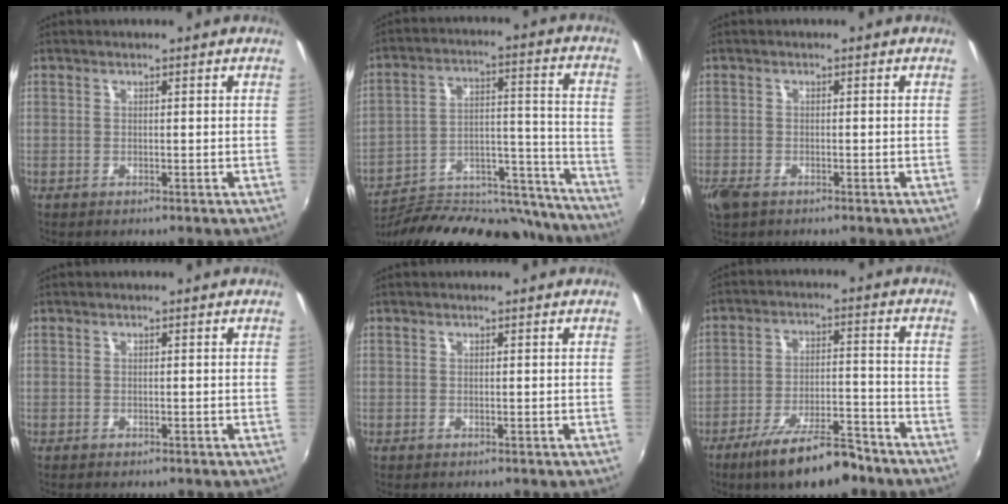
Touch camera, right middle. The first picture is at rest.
{"total": 28.4, "force": [-23.9, 9.8, 11.9], "torque": [-0.184, 0.031, -0.319]}
{"total": 3.5, "force": [-2.3, 1.6, 2.0], "torque": [-0.051, -0.012, -0.045]}
{"total": 0.6, "force": [-0.6, 0.3, 0.1], "torque": [-0.005, -0.004, -0.011]}
{"total": 0.0}
{"total": 13.0, "force": [-9.9, 3.3, 7.9], "torque": [-0.154, -0.011, -0.159]}